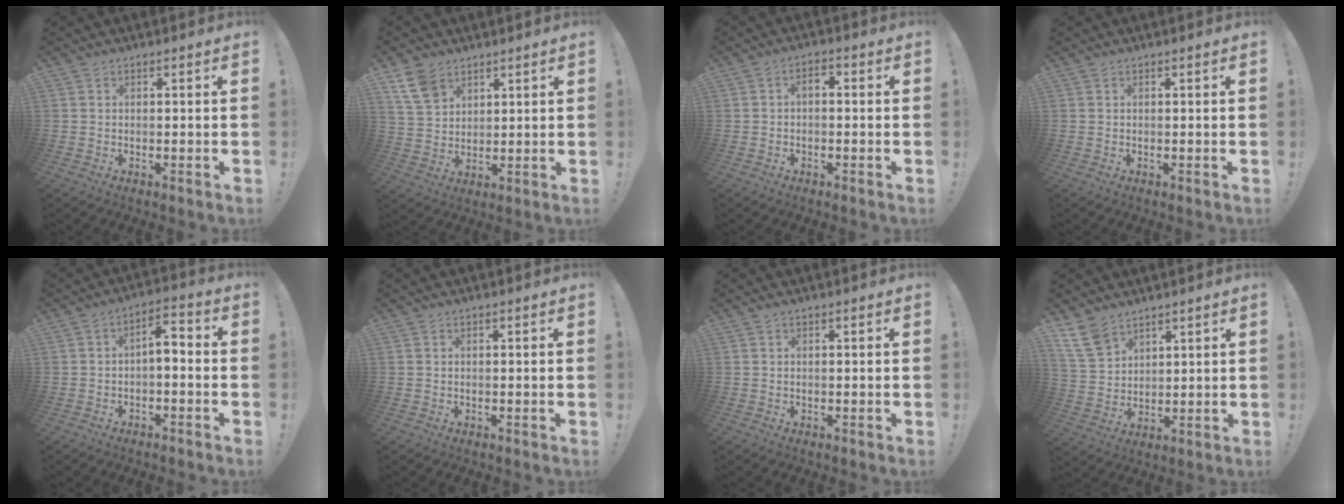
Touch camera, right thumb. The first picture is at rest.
{"total": 9.6, "force": [6.1, 6.2, 4.0], "torque": [-0.067, -0.025, 0.121]}
{"total": 2.4, "force": [-0.9, 1.2, 1.8], "torque": [-0.031, 0.007, -0.018]}
{"total": 0.0}
{"total": 5.2, "force": [-1.7, 2.5, 4.2], "torque": [-0.057, 0.006, -0.031]}
{"total": 0.0}
{"total": 0.0}
{"total": 10.7, "force": [7.6, 6.4, 4.0], "torque": [-0.073, -0.040, 0.151]}